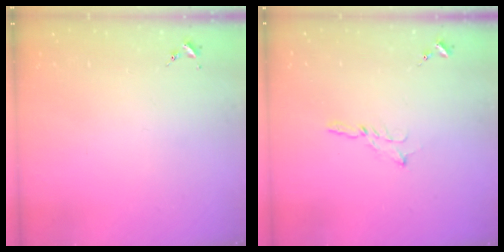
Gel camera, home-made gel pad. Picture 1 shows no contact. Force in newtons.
{"total": 3.6, "press": 3.6, "slide": 0.1}